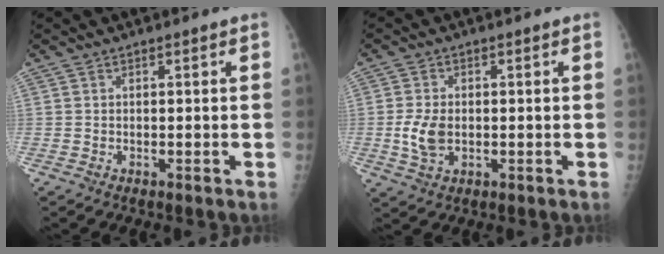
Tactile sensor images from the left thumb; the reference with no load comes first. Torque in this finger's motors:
{"motor_torque": [-0.23, 0.33, 0.05, -0.04, 0.05]}